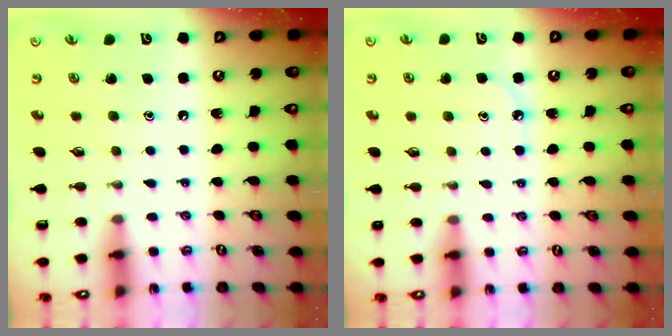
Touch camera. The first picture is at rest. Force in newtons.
{"total": 4.4, "press": 4.4, "slide": 0.5}